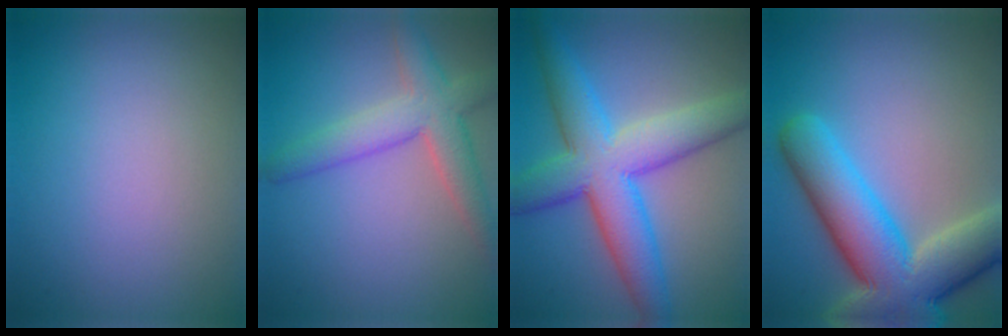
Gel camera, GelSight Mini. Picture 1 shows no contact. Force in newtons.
{"total": 4.9, "press": 4.9, "slide": 0.3}
{"total": 8.9, "press": 8.9, "slide": 0.2}
{"total": 10.8, "press": 10.7, "slide": 0.7}